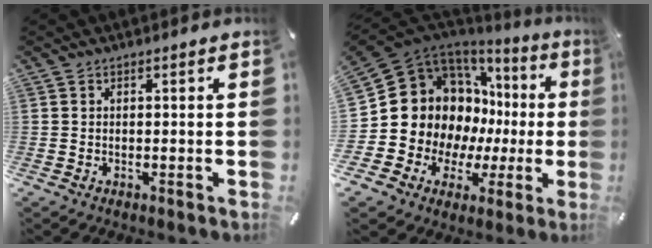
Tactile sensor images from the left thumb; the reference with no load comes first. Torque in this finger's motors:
{"motor_torque": [1.41, 3.60, 1.09, 0.76, 0.17]}